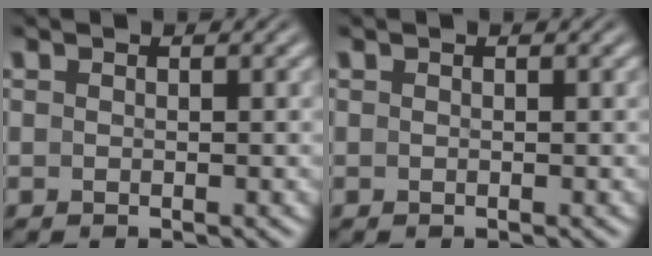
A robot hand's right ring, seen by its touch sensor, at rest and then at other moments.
{"total": 0.0}